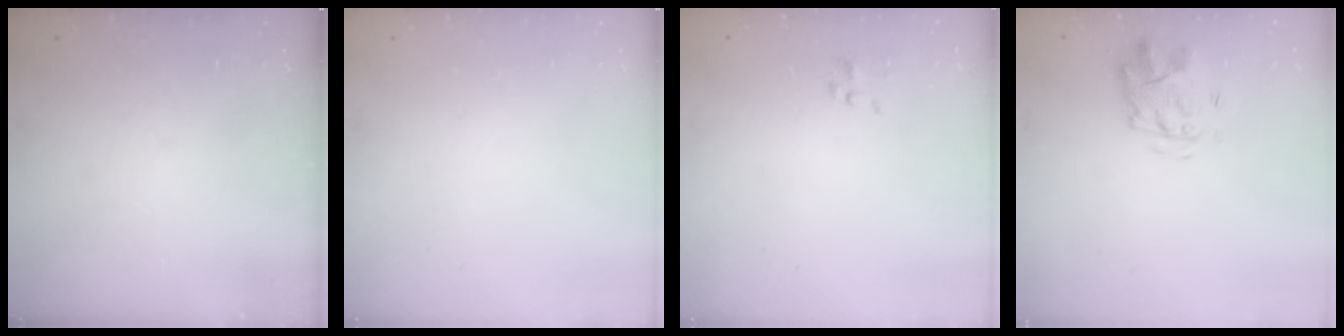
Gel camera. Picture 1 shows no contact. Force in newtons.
{"total": 0.0}
{"total": 1.2, "press": 1.2, "slide": 0.3}
{"total": 3.8, "press": 3.4, "slide": 1.8}